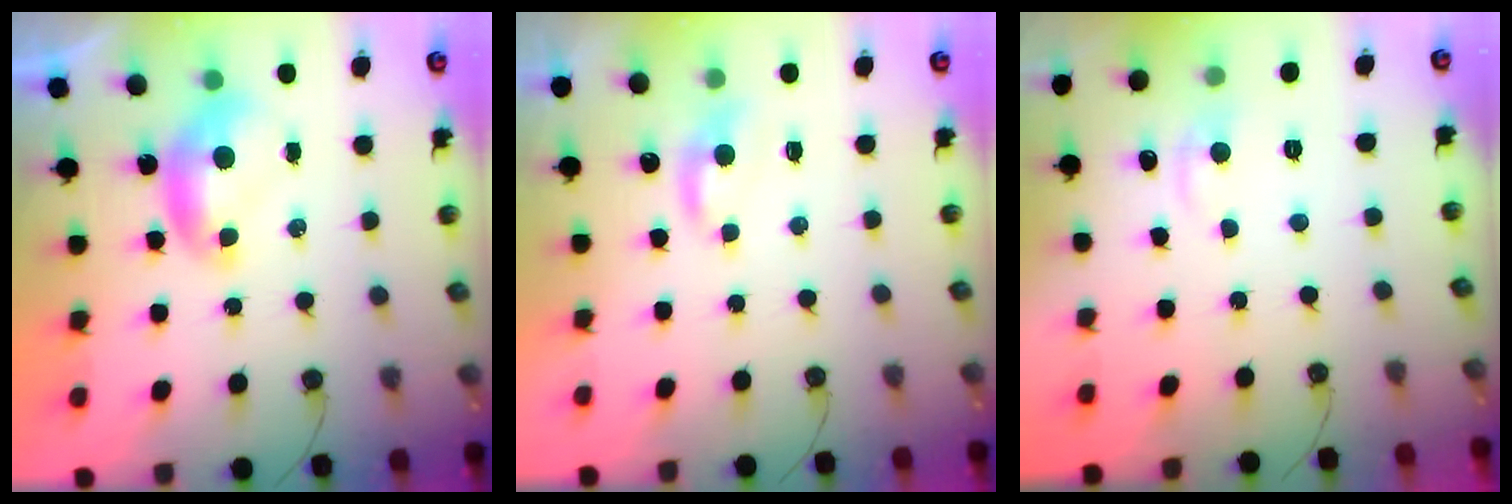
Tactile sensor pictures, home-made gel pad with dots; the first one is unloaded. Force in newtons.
{"total": 0.9, "press": 0.8, "slide": 0.5}
{"total": 1.2, "press": 0.9, "slide": 0.8}